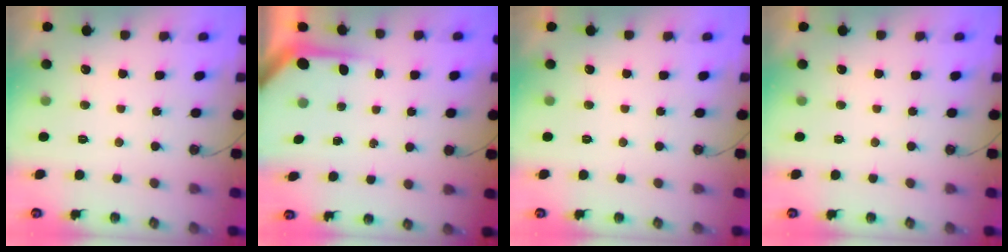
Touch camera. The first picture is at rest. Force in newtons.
{"total": 3.7, "press": 3.7, "slide": 0.3}
{"total": 0.0}
{"total": 0.0}